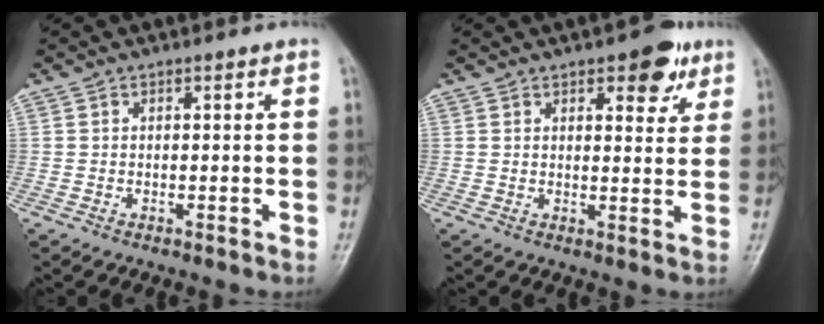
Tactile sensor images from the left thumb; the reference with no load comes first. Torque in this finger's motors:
{"motor_torque": [0.12, -0.03, -0.11, -0.04, 0.09]}